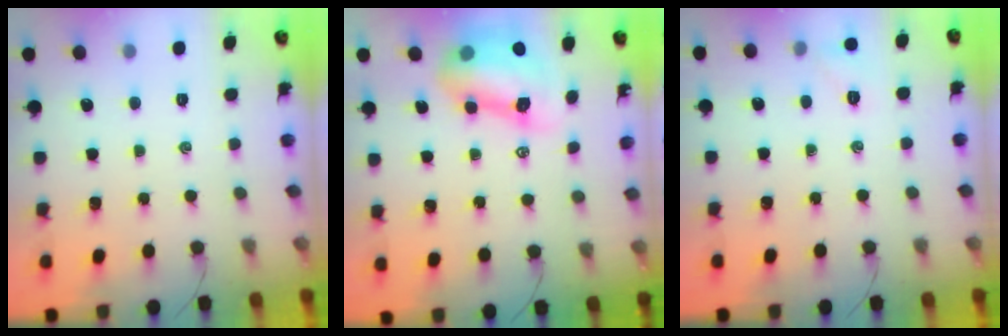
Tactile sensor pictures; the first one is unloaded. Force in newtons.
{"total": 11.2, "press": 10.8, "slide": 3.2}
{"total": 4.9, "press": 4.7, "slide": 1.5}